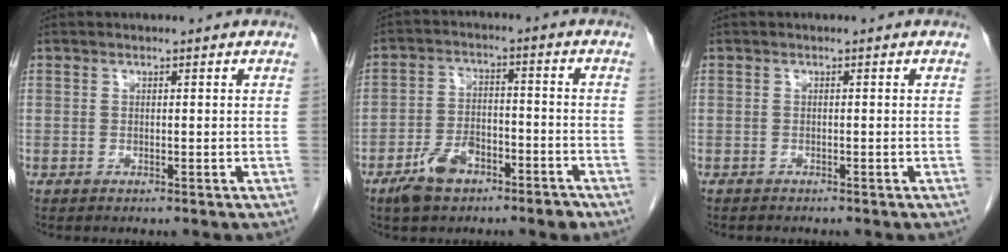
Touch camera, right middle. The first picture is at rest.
{"total": 7.6, "force": [-5.0, 3.5, 4.5], "torque": [-0.090, 0.009, -0.084]}
{"total": 1.5, "force": [-1.3, 0.6, 0.4], "torque": [-0.014, -0.002, -0.017]}